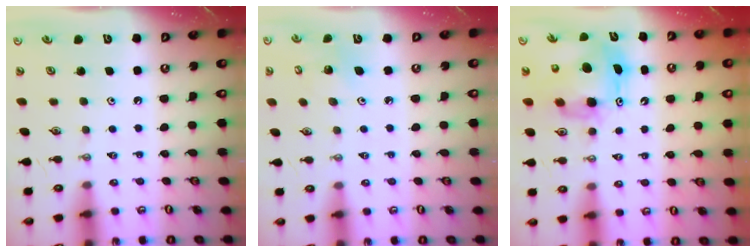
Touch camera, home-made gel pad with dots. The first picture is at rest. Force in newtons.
{"total": 3.7, "press": 3.7, "slide": 0.1}
{"total": 11.1, "press": 11.1, "slide": 1.1}